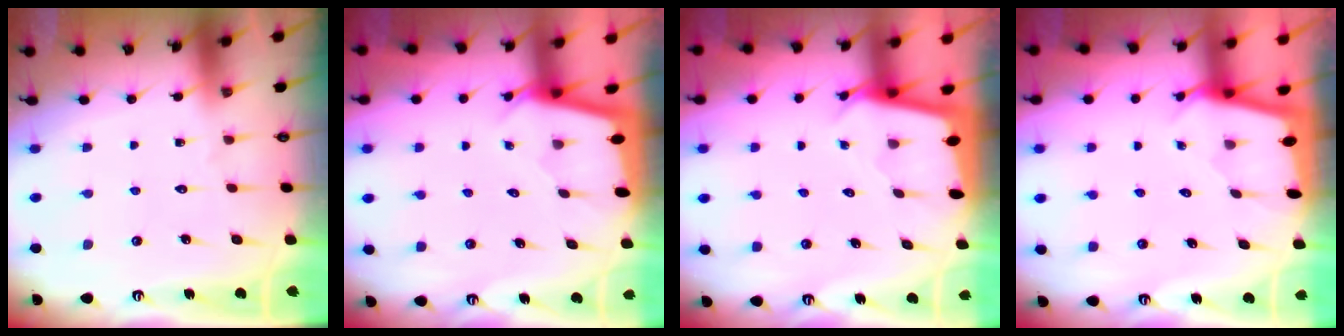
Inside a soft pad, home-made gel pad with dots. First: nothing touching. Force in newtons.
{"total": 2.1, "press": 2.1, "slide": 0.2}
{"total": 2.2, "press": 2.2, "slide": 0.1}
{"total": 1.7, "press": 1.7, "slide": 0.2}